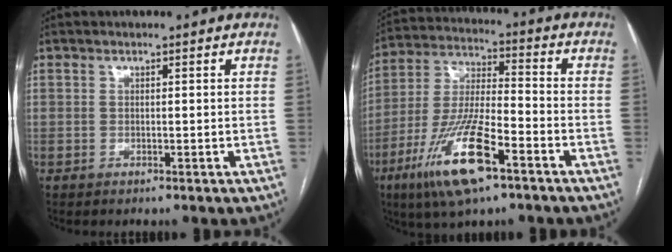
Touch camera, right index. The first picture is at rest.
{"total": 15.3, "force": [-8.1, 2.9, 12.6], "torque": [-0.261, -0.018, -0.144]}